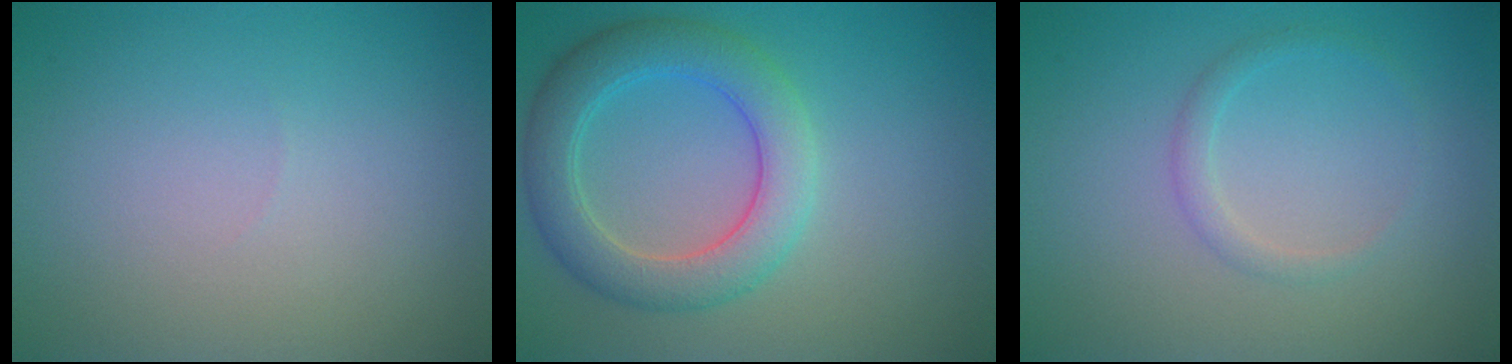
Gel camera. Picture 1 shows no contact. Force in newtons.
{"total": 5.4, "press": 5.4, "slide": 0.1}
{"total": 1.2, "press": 1.2, "slide": 0.1}